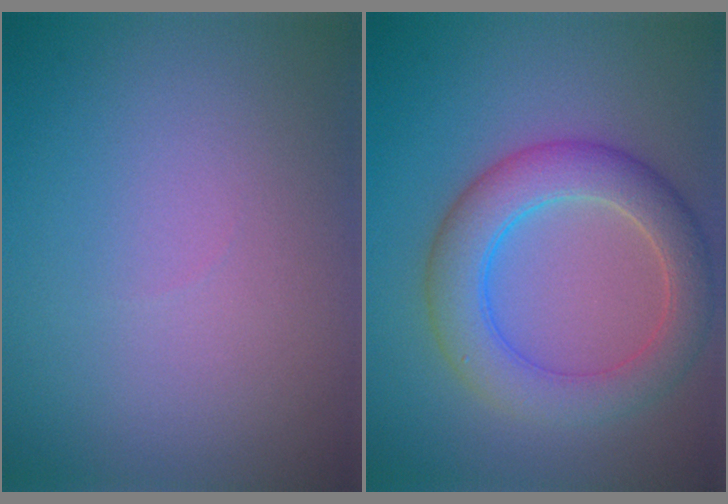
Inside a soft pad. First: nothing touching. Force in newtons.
{"total": 5.7, "press": 5.7, "slide": 0.2}